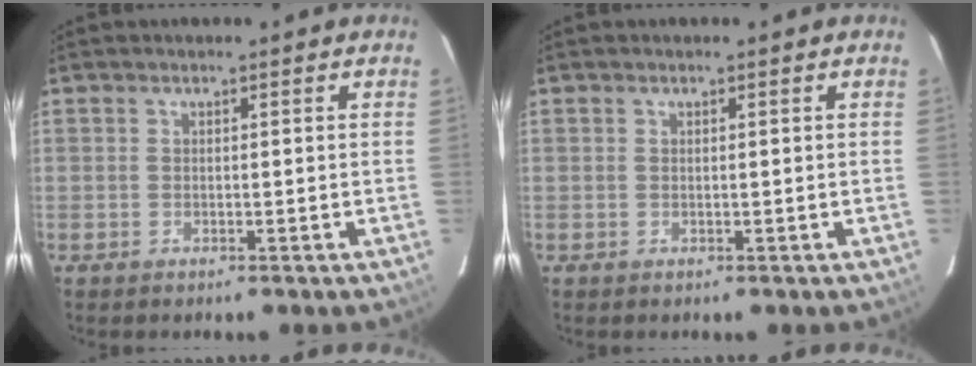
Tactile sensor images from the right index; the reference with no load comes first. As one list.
[{"total": 0.0}]